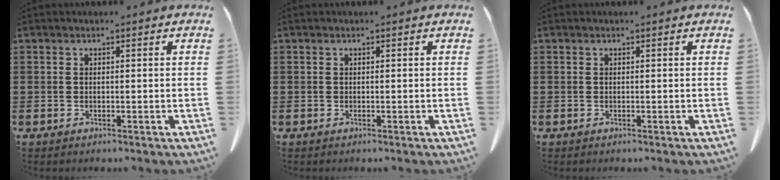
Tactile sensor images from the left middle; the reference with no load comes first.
{"total": 0.0}
{"total": 0.0}